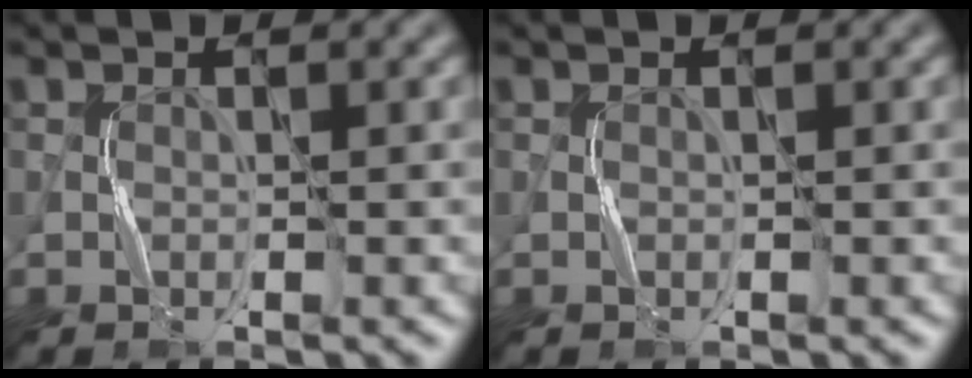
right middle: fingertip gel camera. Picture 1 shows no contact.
{"total": 0.0}